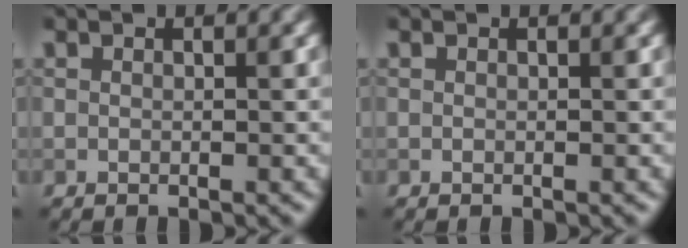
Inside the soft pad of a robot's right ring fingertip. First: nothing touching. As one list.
[{"total": 0.0}]